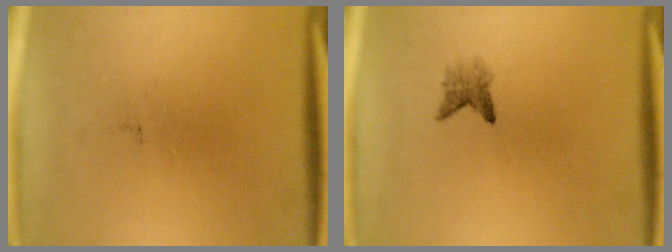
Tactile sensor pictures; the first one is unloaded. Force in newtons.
{"total": 1.8}